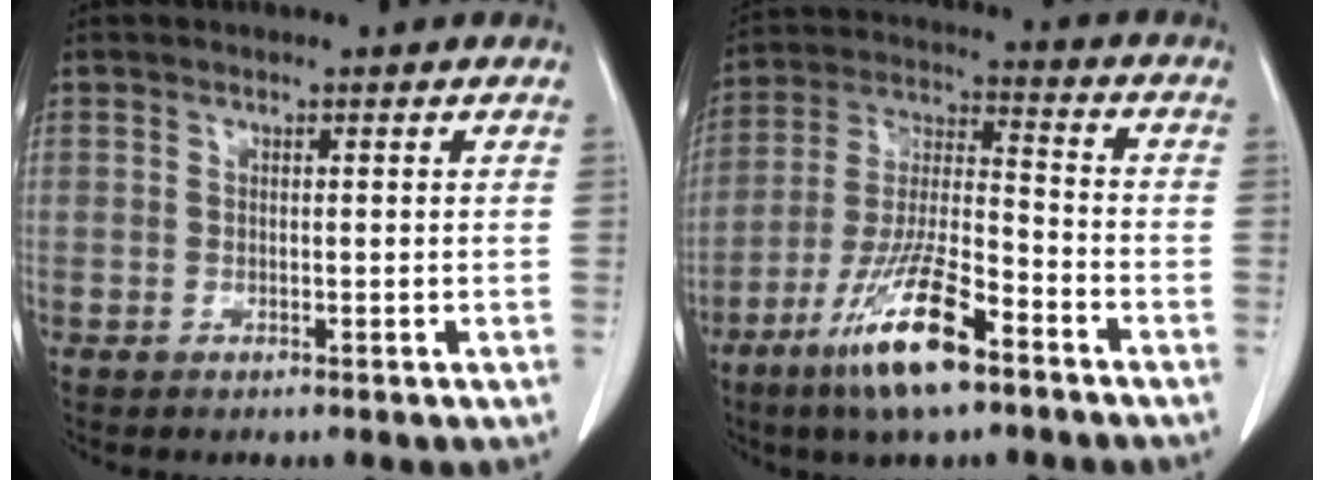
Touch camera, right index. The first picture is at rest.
{"total": 14.1, "force": [-8.6, 2.5, 10.9], "torque": [-0.218, -0.022, -0.158]}